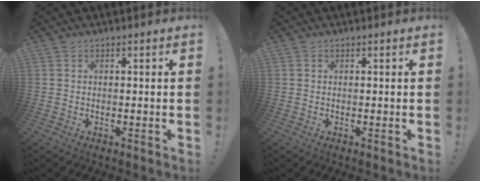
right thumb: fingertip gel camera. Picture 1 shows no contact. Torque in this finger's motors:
{"motor_torque": [-0.07, -0.20, -0.16, 0.03, 0.04]}